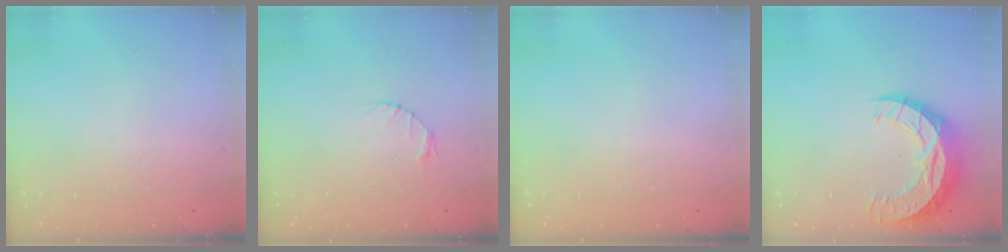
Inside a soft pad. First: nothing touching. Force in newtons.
{"total": 2.7, "press": 2.7, "slide": 0.4}
{"total": 0.0}
{"total": 13.7, "press": 13.7, "slide": 0.9}